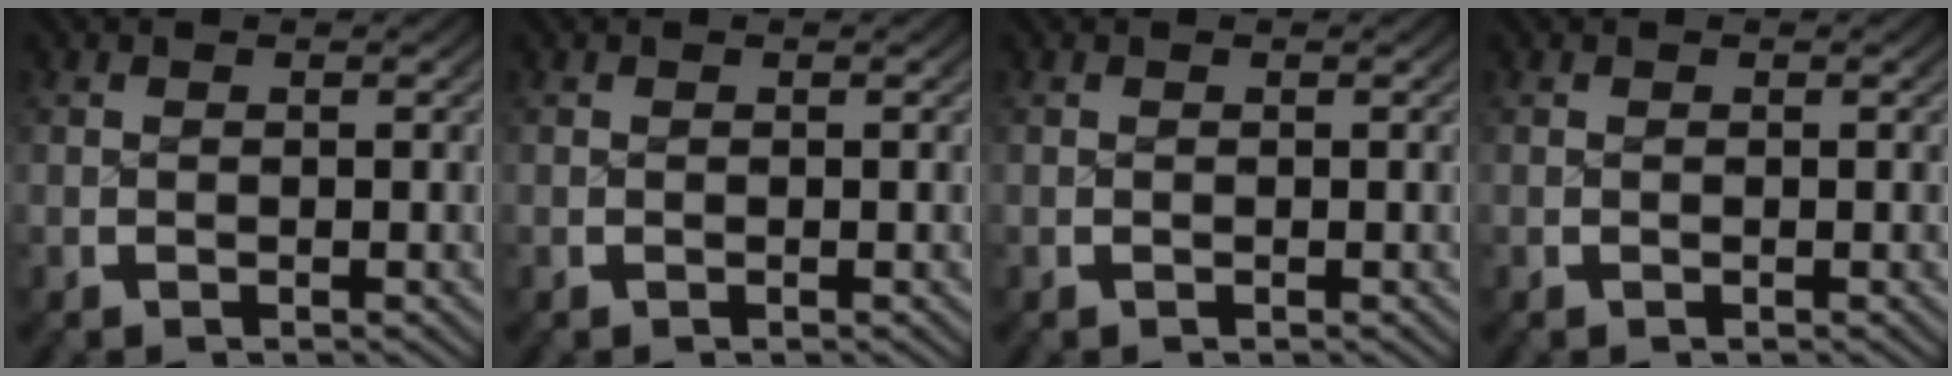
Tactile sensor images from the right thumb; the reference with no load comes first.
{"total": 0.0}
{"total": 0.0}
{"total": 0.0}